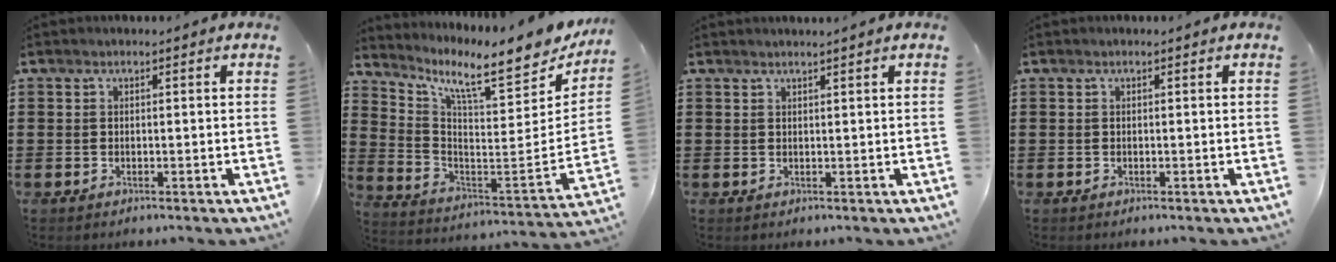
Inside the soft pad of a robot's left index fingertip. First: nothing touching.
{"total": 9.7, "force": [7.9, 1.0, 5.6], "torque": [-0.130, -0.071, 0.125]}
{"total": 0.9, "force": [0.8, -0.2, 0.4], "torque": [-0.006, -0.003, 0.016]}
{"total": 0.0}